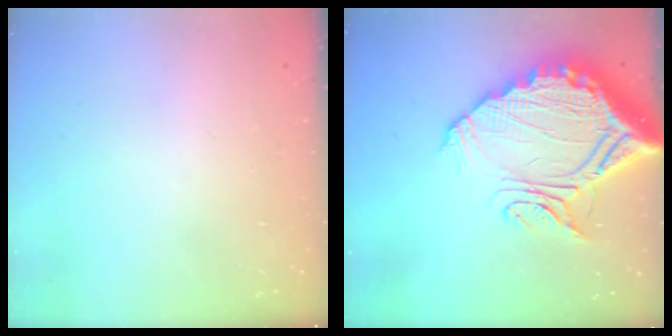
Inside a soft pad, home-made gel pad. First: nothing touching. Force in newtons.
{"total": 23.3, "press": 23.3, "slide": 1.9}